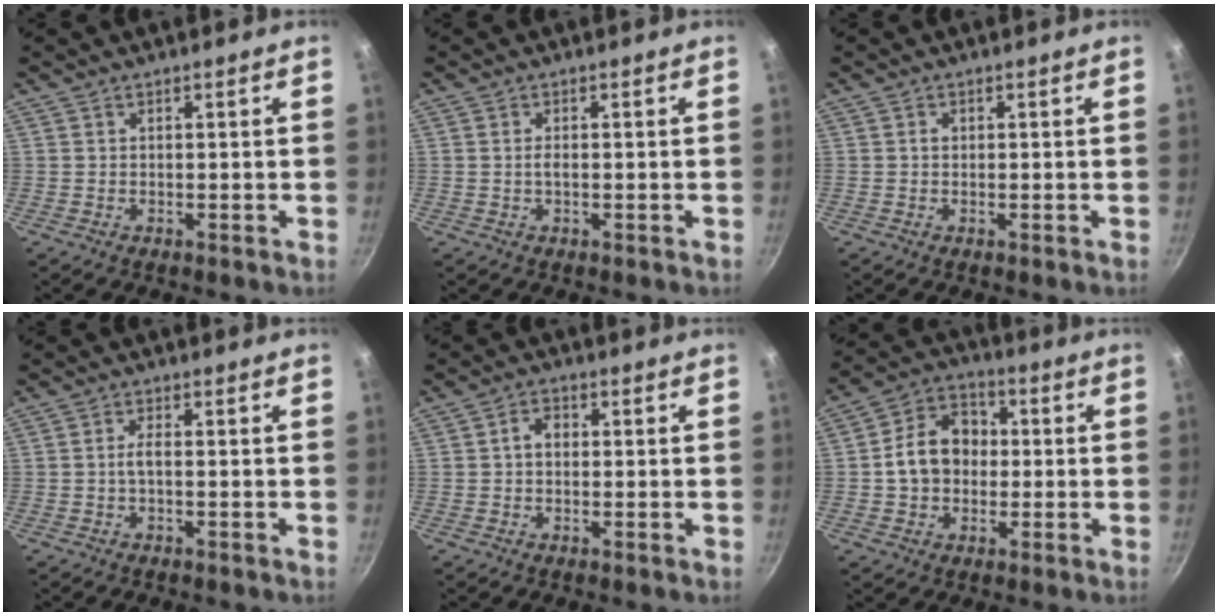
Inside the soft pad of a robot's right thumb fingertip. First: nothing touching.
{"total": 1.4, "force": [0.0, 0.7, 1.2], "torque": [-0.024, 0.002, -0.002]}
{"total": 1.0, "force": [0.1, 0.8, 0.5], "torque": [-0.007, 0.005, 0.002]}
{"total": 2.1, "force": [-0.5, 0.6, 1.9], "torque": [-0.044, 0.011, -0.012]}
{"total": 3.5, "force": [0.2, 2.6, 2.3], "torque": [-0.027, 0.009, -0.003]}
{"total": 11.6, "force": [-0.2, 9.2, 7.0], "torque": [-0.083, 0.030, -0.017]}